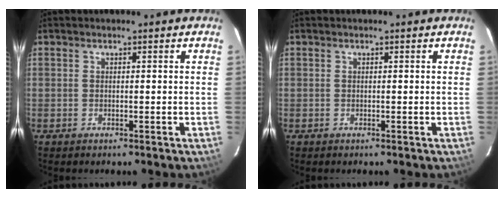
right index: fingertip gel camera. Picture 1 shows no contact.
{"total": 0.0}